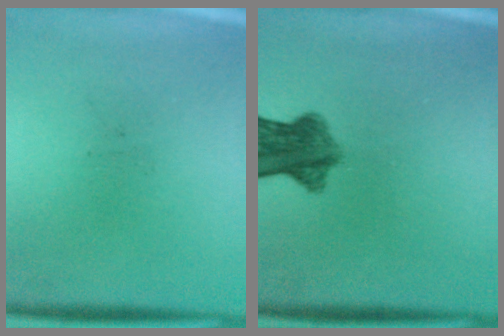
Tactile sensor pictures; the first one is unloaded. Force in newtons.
{"total": 7.3}